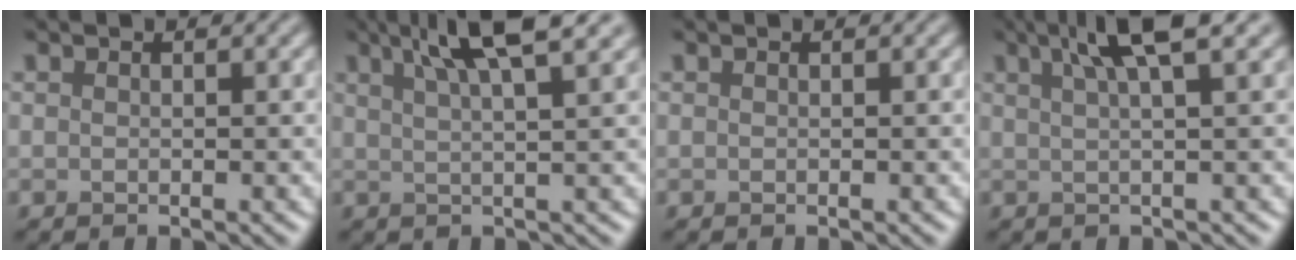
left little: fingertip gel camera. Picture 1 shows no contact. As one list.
[{"total": 6.2, "force": [3.7, 1.2, 4.8], "torque": [-0.059, 0.019, 0.055]}, {"total": 0.0}, {"total": 5.1, "force": [2.9, 0.9, 4.1], "torque": [-0.055, 0.018, 0.043]}]